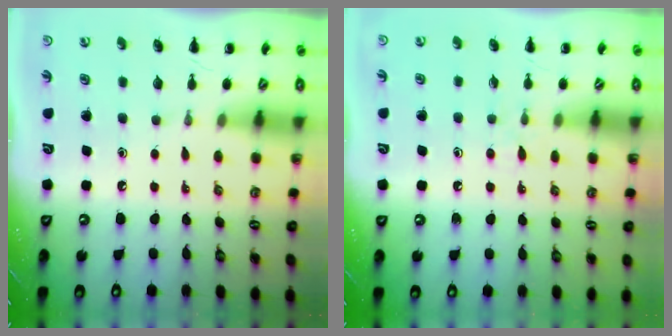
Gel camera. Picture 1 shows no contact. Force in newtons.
{"total": 4.5, "press": 4.1, "slide": 1.8}